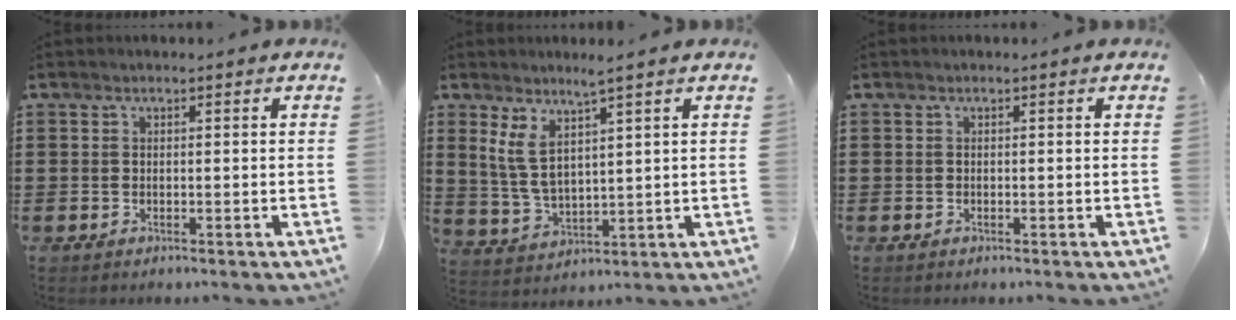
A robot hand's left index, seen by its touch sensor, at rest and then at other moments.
{"total": 5.8, "force": [3.0, 1.6, 4.8], "torque": [-0.116, -0.008, 0.048]}
{"total": 0.0}